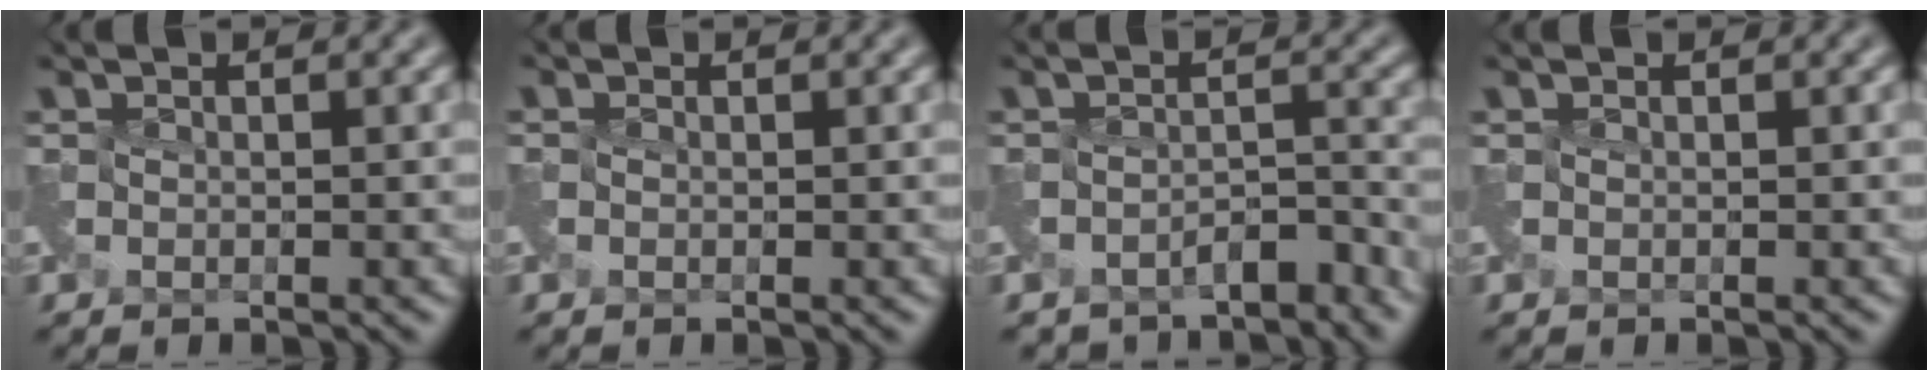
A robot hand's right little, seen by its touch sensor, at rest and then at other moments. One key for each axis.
{"total": 0.0}
{"total": 4.2, "fx": -3.5, "fy": 1.5, "fz": 1.7, "tx": -0.016, "ty": -0.014, "tz": -0.053}
{"total": 0.0}